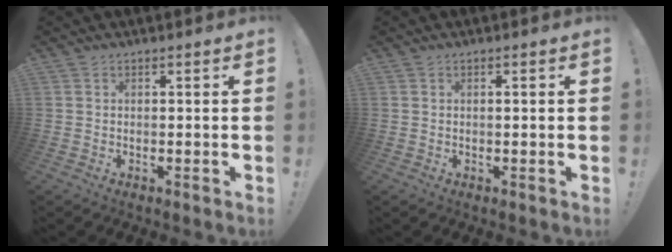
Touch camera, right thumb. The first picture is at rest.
{"total": 0.8, "force": [0.1, -0.1, 0.7], "torque": [-0.015, 0.000, 0.000]}